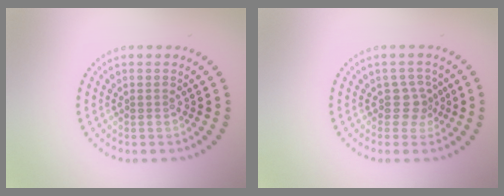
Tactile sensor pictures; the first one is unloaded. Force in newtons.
{"total": 2.0, "press": 1.6, "slide": 1.3}